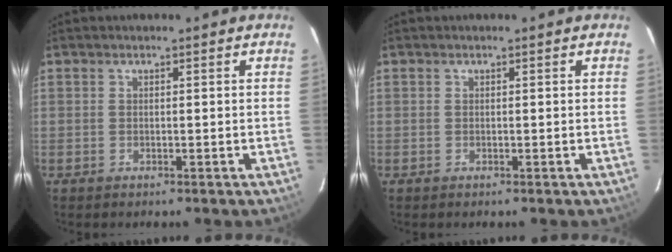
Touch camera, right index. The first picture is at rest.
{"total": 0.0}